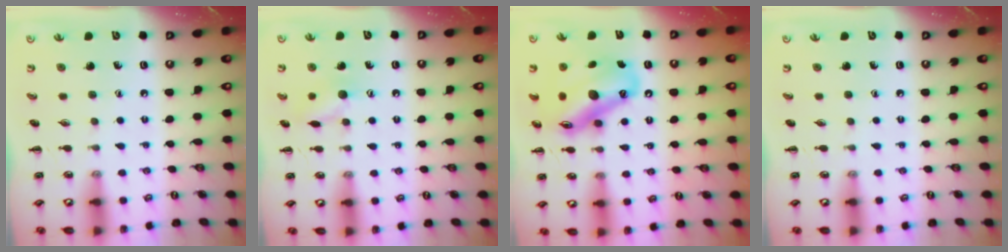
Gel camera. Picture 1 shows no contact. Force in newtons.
{"total": 7.6, "press": 7.6, "slide": 0.6}
{"total": 16.9, "press": 16.1, "slide": 5.2}
{"total": 0.0}